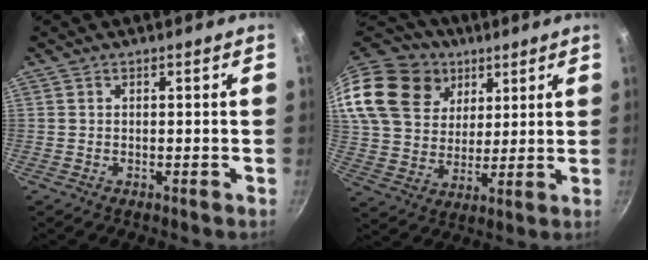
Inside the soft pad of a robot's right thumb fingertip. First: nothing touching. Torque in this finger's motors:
{"motor_torque": [-1.45, 2.09, 1.66, 0.44, 0.22]}